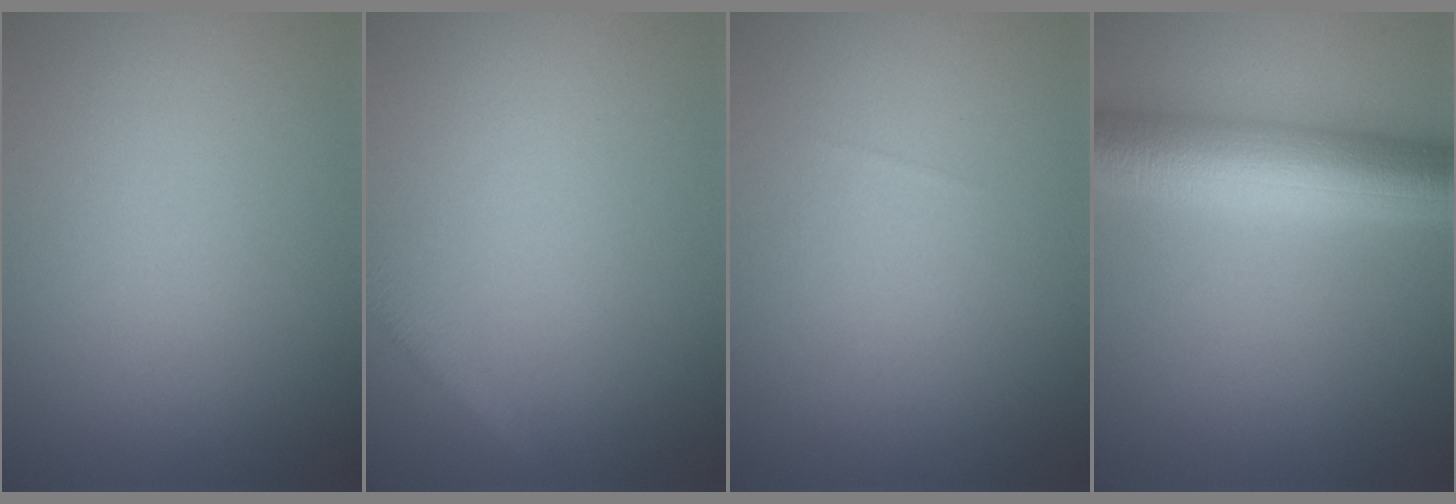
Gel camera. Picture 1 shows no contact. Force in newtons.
{"total": 1.8, "press": 1.8, "slide": 0.1}
{"total": 0.0}
{"total": 8.6, "press": 8.6, "slide": 0.1}